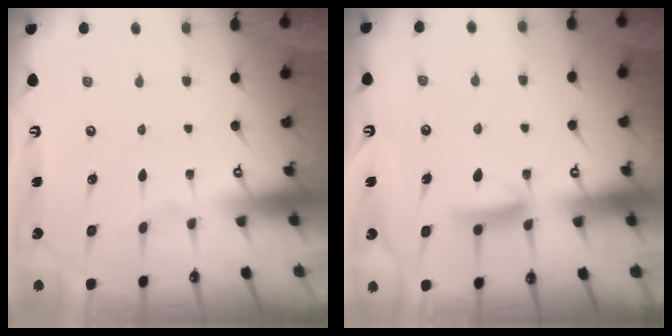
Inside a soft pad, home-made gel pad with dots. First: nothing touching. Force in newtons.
{"total": 8.8, "press": 8.8, "slide": 0.5}